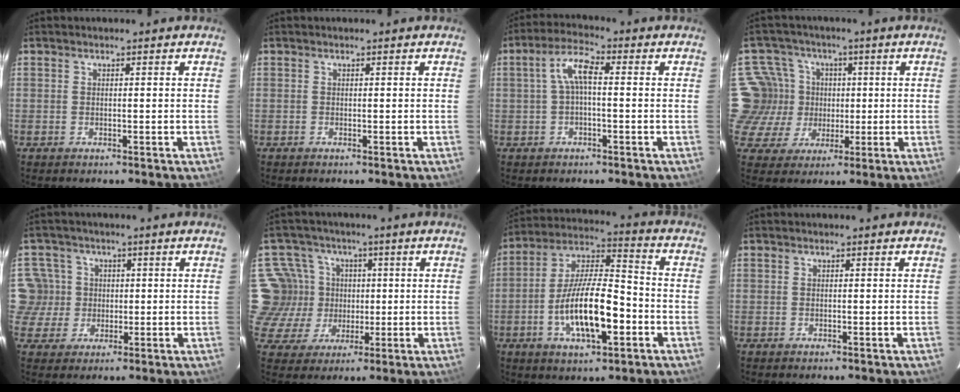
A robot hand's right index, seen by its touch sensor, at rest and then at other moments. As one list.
[{"total": 0.0}, {"total": 5.1, "force": [-0.1, 1.6, 4.8], "torque": [-0.100, 0.018, 0.000]}, {"total": 10.0, "force": [0.2, 9.9, 0.9], "torque": [-0.053, 0.022, -0.002]}, {"total": 5.4, "force": [0.3, 5.4, 0.6], "torque": [-0.015, 0.012, 0.003]}, {"total": 9.7, "force": [0.8, 9.7, 1.0], "torque": [-0.054, 0.021, 0.011]}, {"total": 15.7, "force": [-4.9, 5.4, 14.0], "torque": [-0.263, 0.005, -0.084]}, {"total": 0.0}]